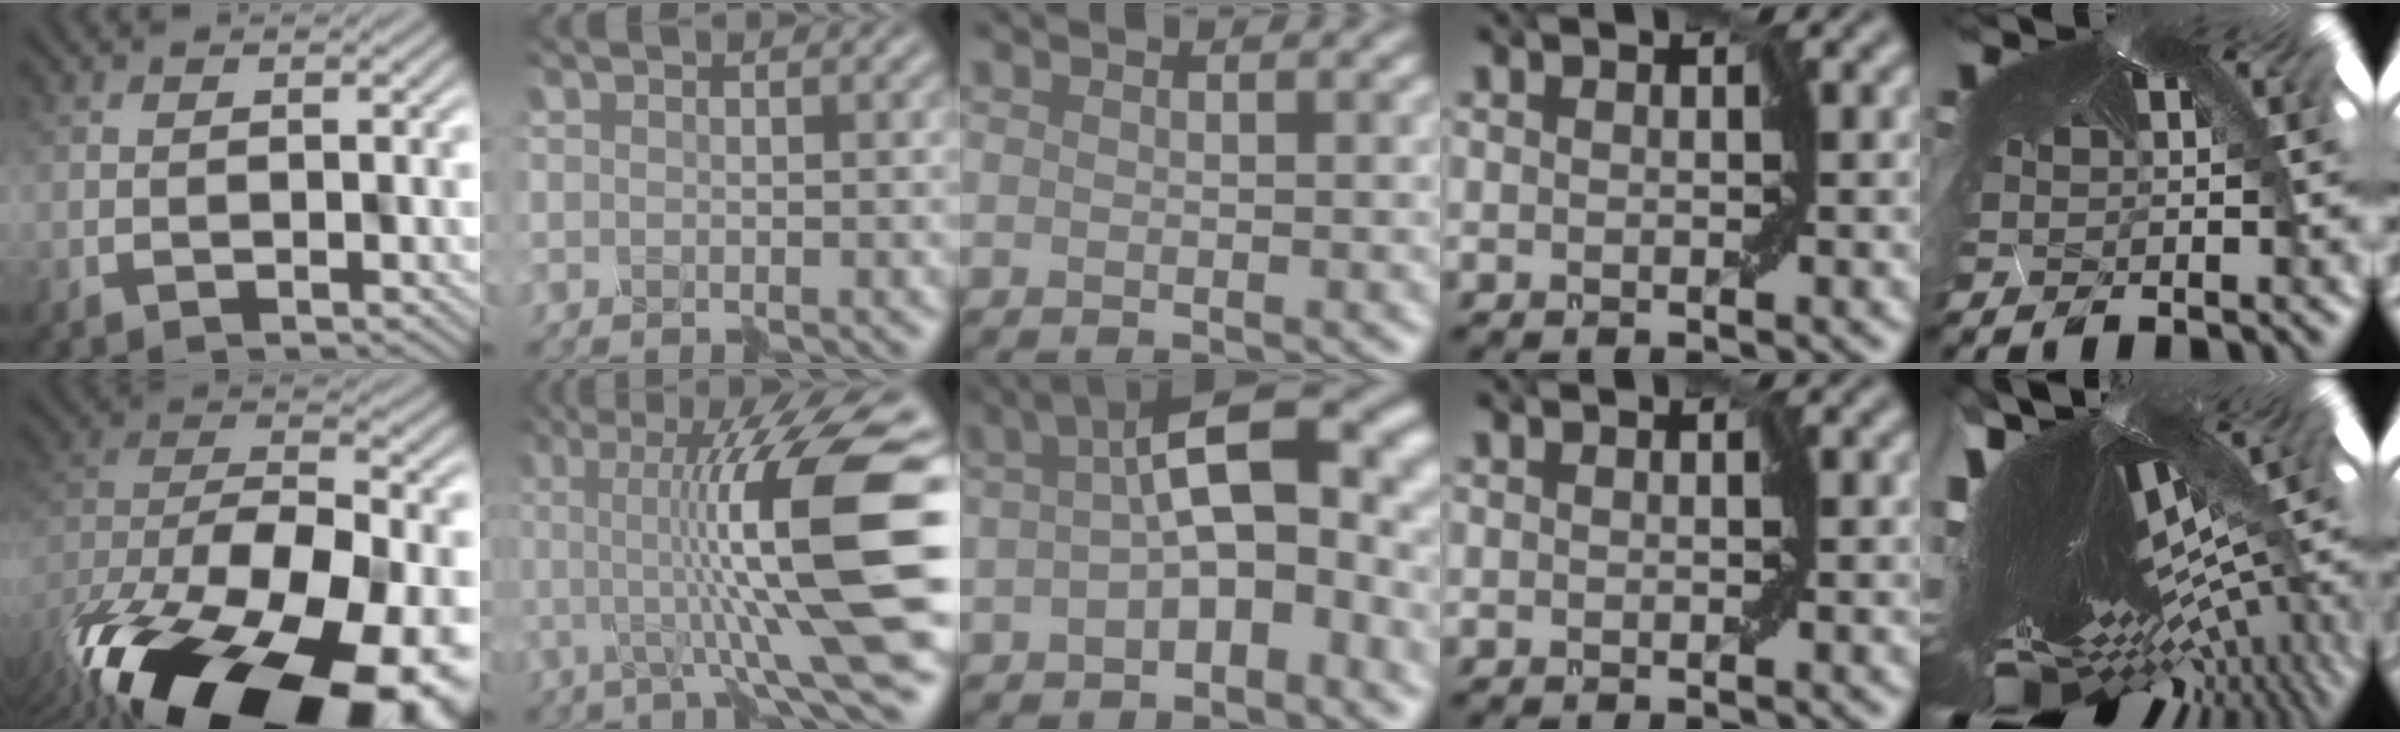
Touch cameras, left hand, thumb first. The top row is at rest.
{"thumb": {"total": 20.7, "force": [-12.5, 10.2, 12.9], "torque": [-0.250, -0.117, -0.142]}, "index": {"total": 12.4, "force": [0.4, 2.0, 12.2], "torque": [-0.178, 0.018, -0.003]}, "middle": {"total": 8.4, "force": [-0.1, 3.5, 7.7], "torque": [-0.121, 0.019, -0.015]}, "little": {"total": 7.6, "force": [-6.5, -1.9, 3.3], "torque": [-0.038, -0.100, -0.070]}}